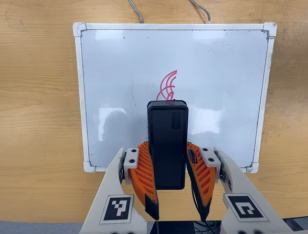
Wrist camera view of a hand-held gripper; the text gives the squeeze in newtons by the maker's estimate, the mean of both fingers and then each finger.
{"total": 8.9, "left": 7.3, "right": 10.6}